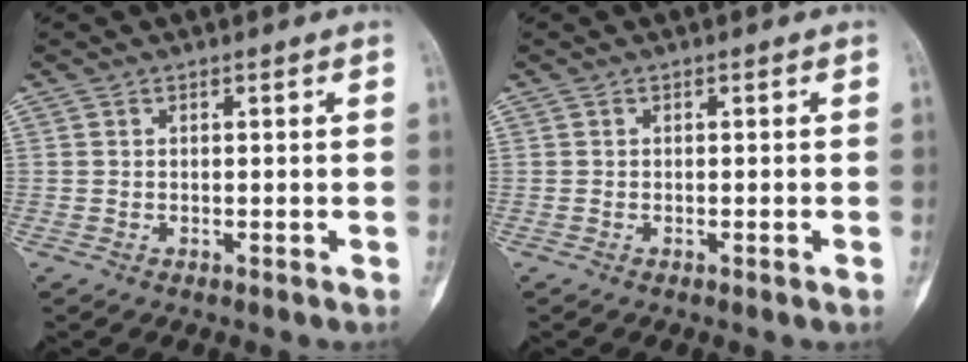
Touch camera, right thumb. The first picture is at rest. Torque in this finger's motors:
{"motor_torque": [0.02, -0.01, -0.13, -0.15, 0.06]}